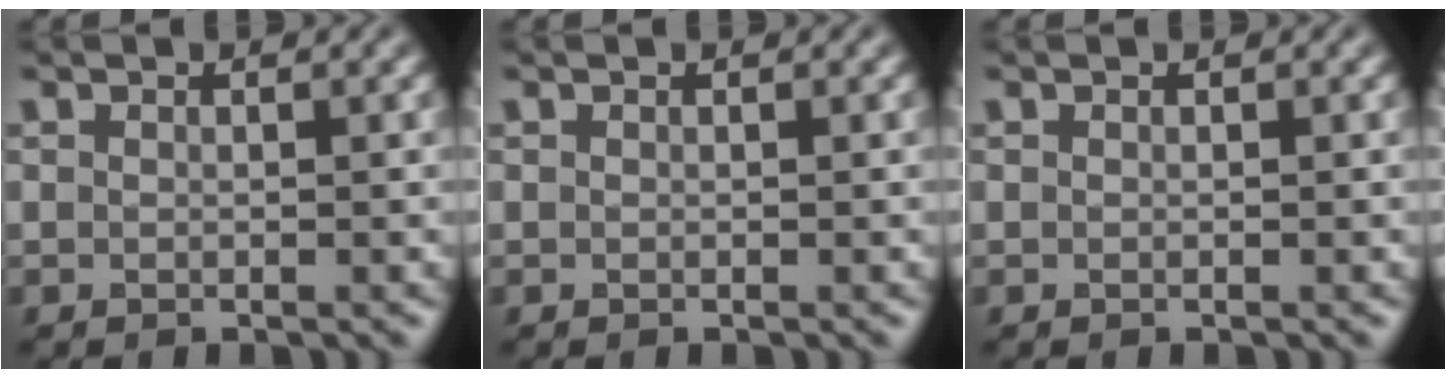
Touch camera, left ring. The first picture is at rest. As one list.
[{"total": 0.0}, {"total": 0.0}]